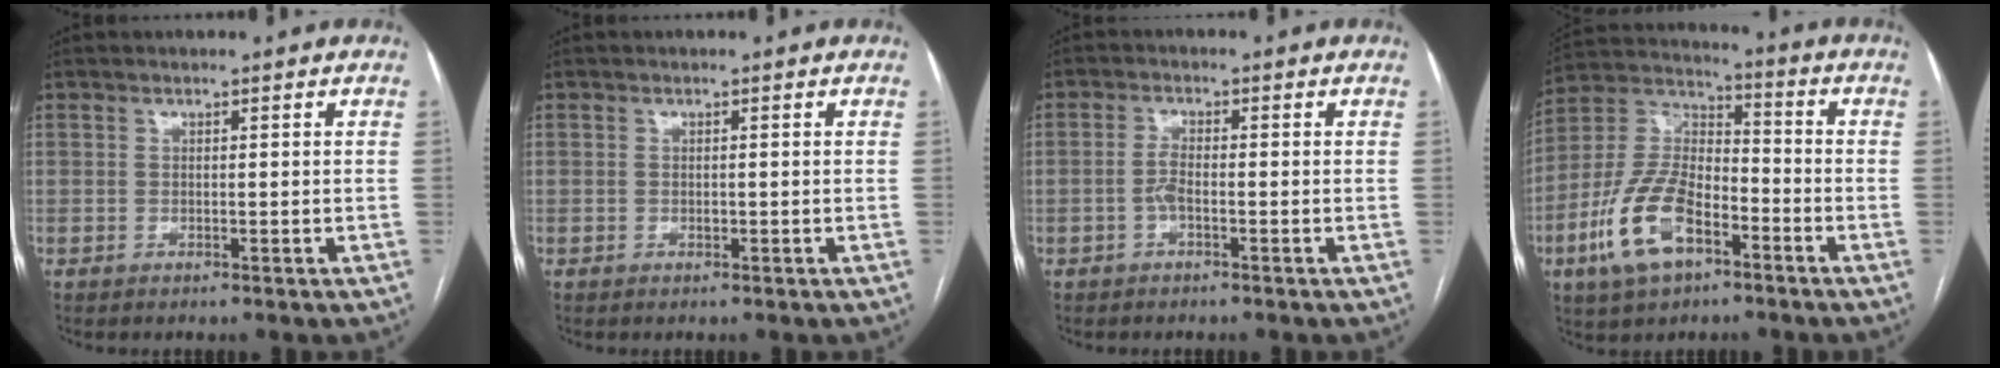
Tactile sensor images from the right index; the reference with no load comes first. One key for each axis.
{"total": 0.5, "fx": -0.1, "fy": 0.2, "fz": 0.4, "tx": -0.011, "ty": 0.000, "tz": -0.002}
{"total": 2.2, "fx": -0.9, "fy": 0.5, "fz": 2.0, "tx": -0.041, "ty": 0.002, "tz": -0.019}
{"total": 14.6, "fx": -6.8, "fy": 6.9, "fz": 10.9, "tx": -0.240, "ty": 0.011, "tz": -0.126}